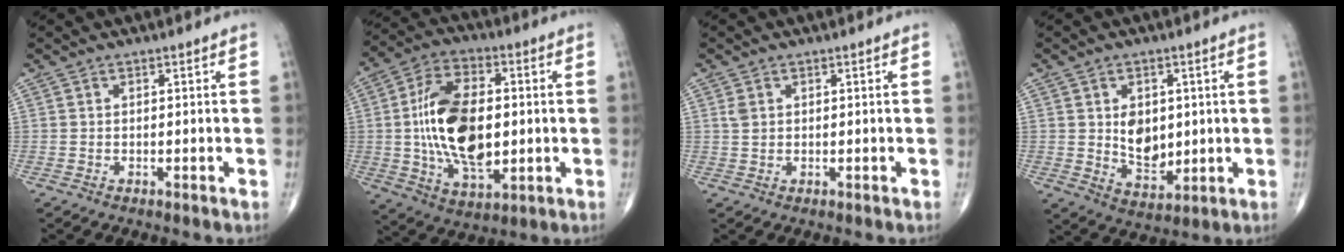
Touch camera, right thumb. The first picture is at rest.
{"total": 18.7, "force": [0.1, 10.2, 15.7], "torque": [-0.275, 0.001, 0.007]}
{"total": 1.6, "force": [0.6, 1.2, 0.9], "torque": [-0.016, 0.001, 0.016]}
{"total": 8.1, "force": [0.9, 5.6, 5.8], "torque": [-0.061, -0.016, 0.031]}